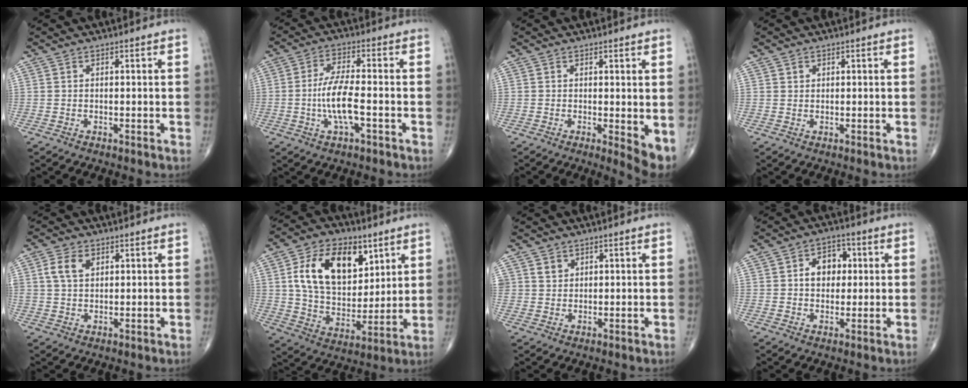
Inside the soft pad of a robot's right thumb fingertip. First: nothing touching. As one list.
[{"total": 8.1, "force": [-1.8, 2.4, 7.5], "torque": [-0.157, 0.013, -0.037]}, {"total": 4.5, "force": [-0.1, 1.3, 4.3], "torque": [-0.061, -0.014, -0.002]}, {"total": 0.9, "force": [0.4, 0.8, 0.2], "torque": [0.004, -0.002, 0.006]}, {"total": 5.0, "force": [1.8, 3.4, 3.2], "torque": [-0.056, 0.000, 0.034]}, {"total": 18.7, "force": [6.9, 11.7, 12.8], "torque": [-0.180, -0.026, 0.128]}, {"total": 2.3, "force": [1.2, 1.9, 0.4], "torque": [0.009, -0.008, 0.018]}, {"total": 6.8, "force": [1.1, 5.2, 4.3], "torque": [-0.034, 0.009, 0.012]}]